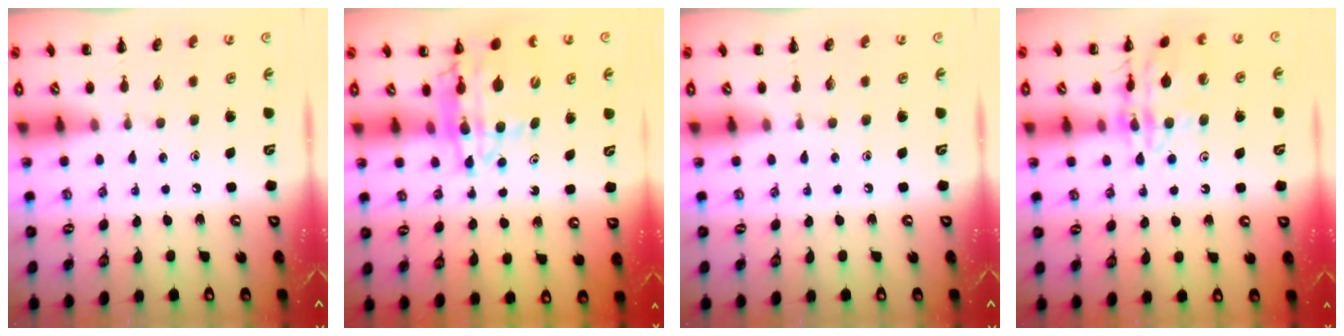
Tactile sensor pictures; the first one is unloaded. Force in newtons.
{"total": 14.0, "press": 13.5, "slide": 3.7}
{"total": 0.0}
{"total": 14.2, "press": 14.1, "slide": 1.4}